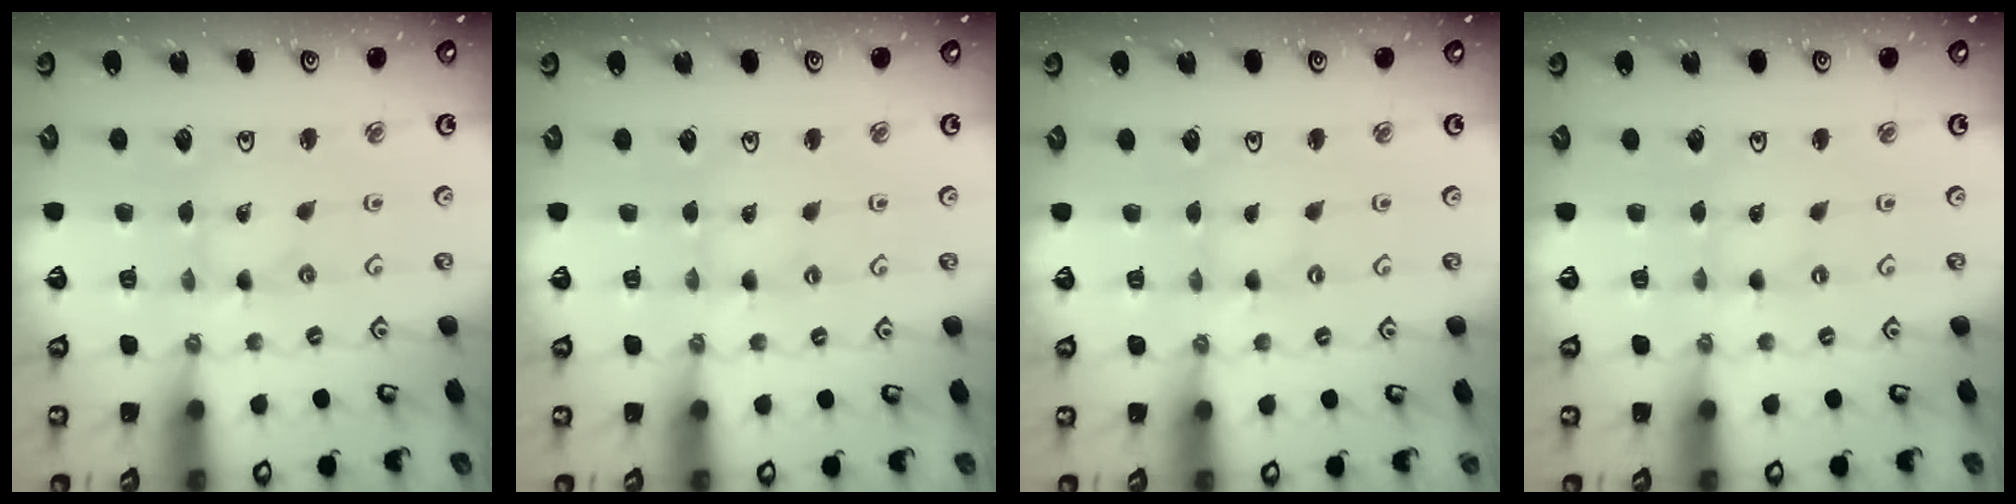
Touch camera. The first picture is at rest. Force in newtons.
{"total": 0.8, "press": 0.7, "slide": 0.3}
{"total": 0.0}
{"total": 0.0}